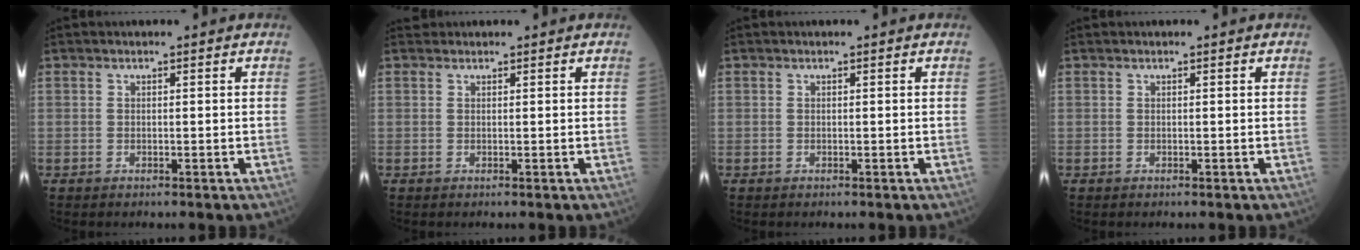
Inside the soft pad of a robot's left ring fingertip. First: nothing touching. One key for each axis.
{"total": 0.5, "fx": 0.4, "fy": 0.2, "fz": -0.1, "tx": -0.005, "ty": 0.010, "tz": 0.010}
{"total": 0.0}
{"total": 0.0}